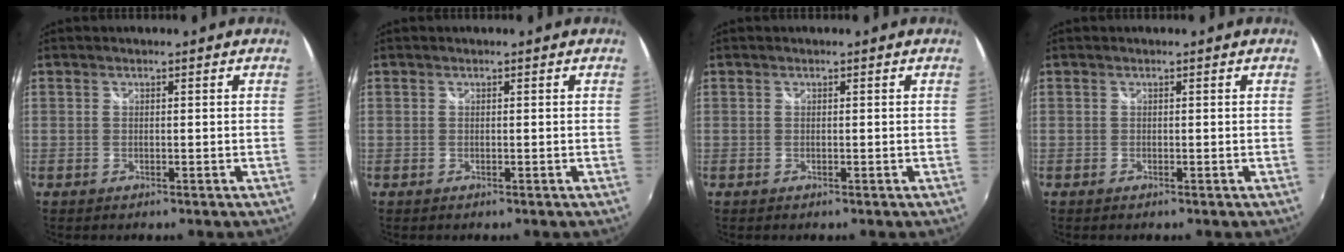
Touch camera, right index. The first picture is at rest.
{"total": 0.0}
{"total": 0.0}
{"total": 0.0}